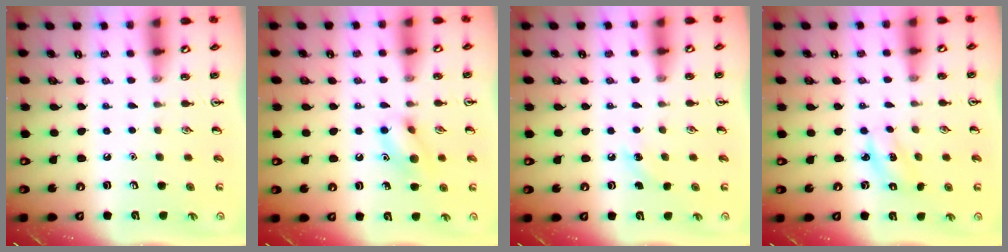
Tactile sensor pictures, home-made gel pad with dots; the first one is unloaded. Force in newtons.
{"total": 10.0, "press": 9.9, "slide": 0.8}
{"total": 4.0, "press": 3.8, "slide": 1.5}
{"total": 2.2, "press": 2.1, "slide": 0.5}